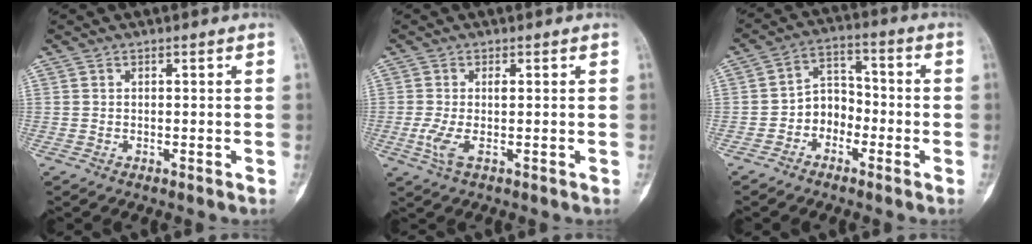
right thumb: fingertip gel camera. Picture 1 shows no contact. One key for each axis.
{"total": 3.8, "fx": -0.4, "fy": 1.2, "fz": 3.6, "tx": -0.095, "ty": -0.002, "tz": -0.009}
{"total": 6.5, "fx": -2.6, "fy": 5.1, "fz": 3.1, "tx": -0.016, "ty": 0.039, "tz": -0.058}